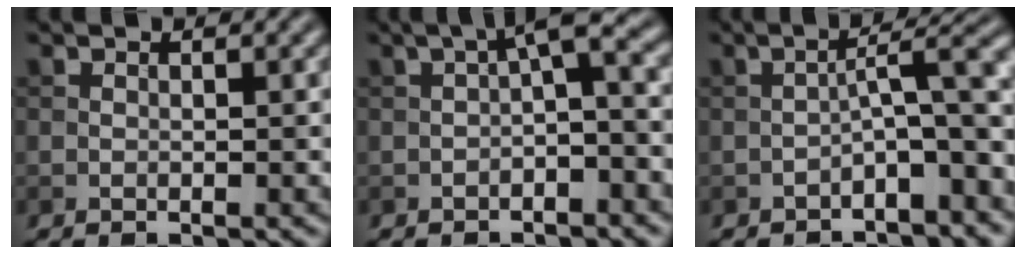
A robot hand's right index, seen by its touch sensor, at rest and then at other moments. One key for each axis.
{"total": 4.1, "fx": 0.0, "fy": 1.3, "fz": 3.9, "tx": -0.057, "ty": 0.017, "tz": -0.011}
{"total": 5.7, "fx": -1.8, "fy": 1.4, "fz": 5.2, "tx": -0.072, "ty": 0.019, "tz": -0.035}